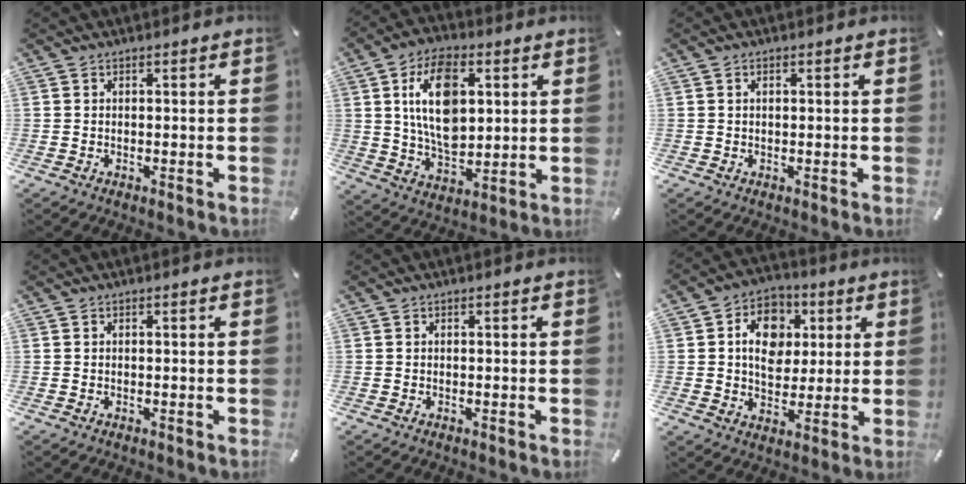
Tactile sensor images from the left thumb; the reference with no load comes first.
{"total": 16.1, "force": [3.4, 10.1, 12.1], "torque": [-0.233, 0.005, 0.056]}
{"total": 1.1, "force": [0.3, 0.6, 0.9], "torque": [-0.019, 0.004, 0.003]}
{"total": 0.0}
{"total": 0.0}
{"total": 11.0, "force": [2.1, 9.0, 6.0], "torque": [-0.087, 0.006, 0.040]}